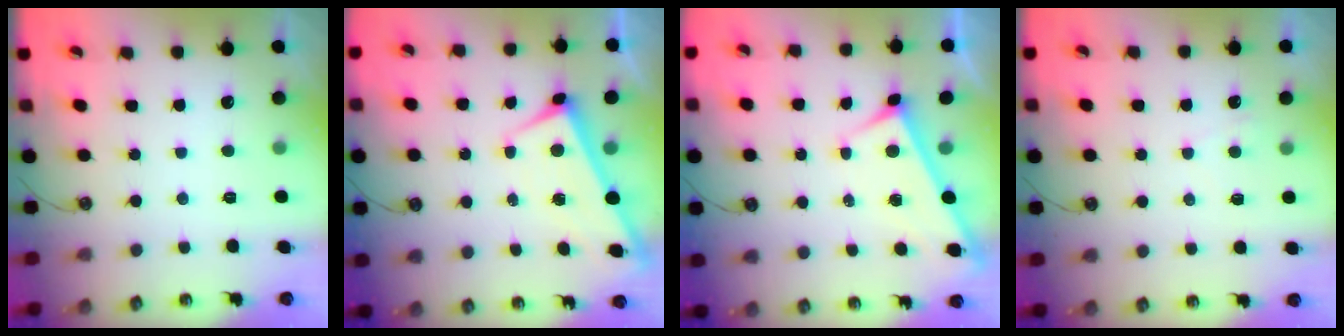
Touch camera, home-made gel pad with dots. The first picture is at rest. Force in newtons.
{"total": 1.0, "press": 1.0, "slide": 0.1}
{"total": 3.4, "press": 3.3, "slide": 0.3}
{"total": 2.0, "press": 2.0, "slide": 0.4}